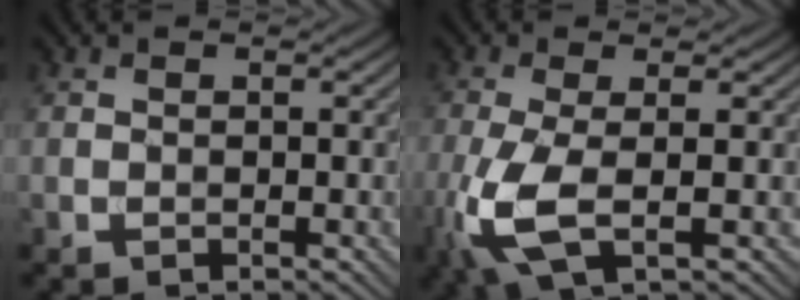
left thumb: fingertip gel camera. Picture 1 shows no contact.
{"total": 7.2, "force": [-1.6, 2.3, 6.6], "torque": [-0.169, -0.006, -0.034]}